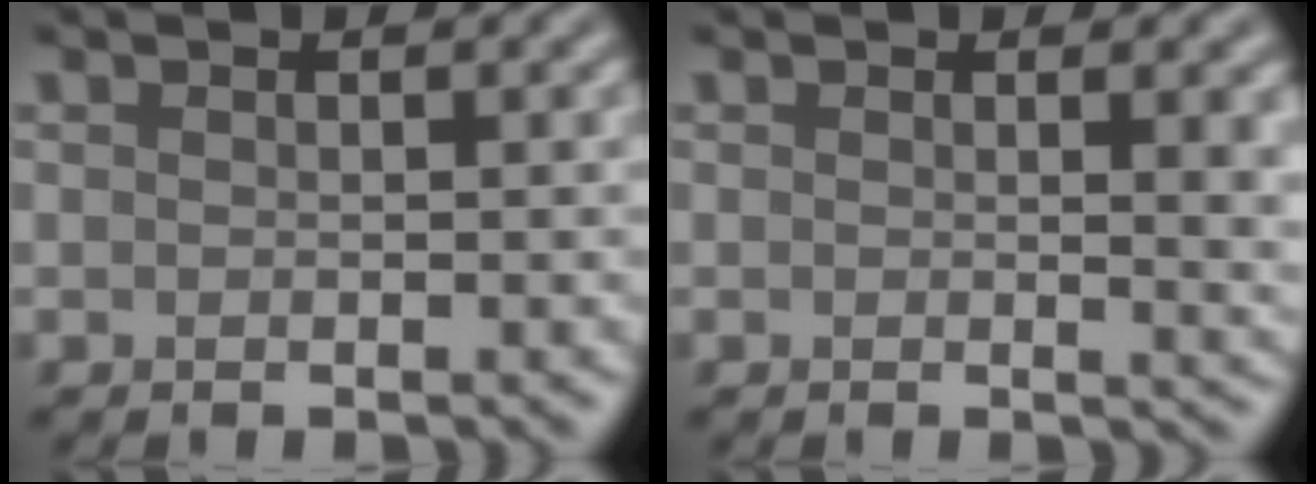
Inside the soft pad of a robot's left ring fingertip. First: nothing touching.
{"total": 2.7, "force": [0.6, 0.8, 2.4], "torque": [-0.020, -0.004, 0.008]}